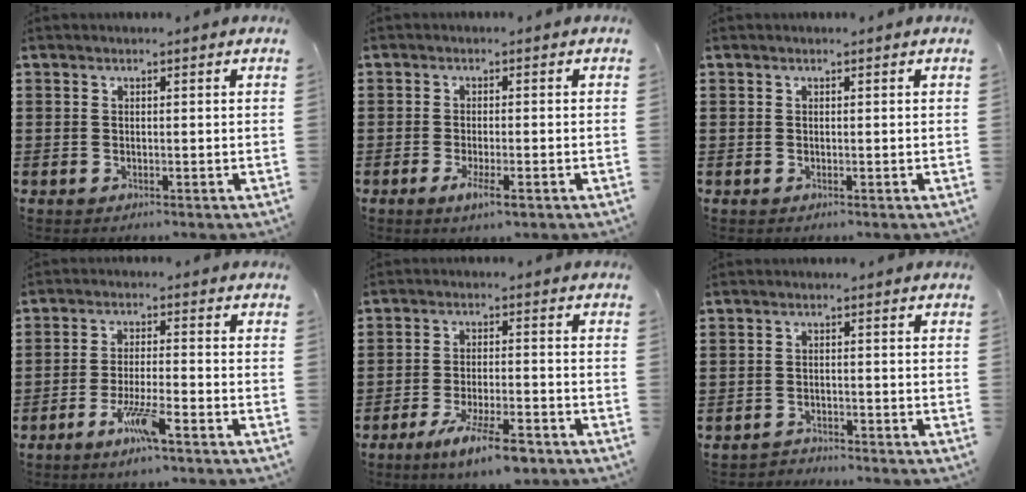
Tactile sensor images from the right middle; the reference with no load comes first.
{"total": 3.0, "force": [-1.5, 0.5, 2.6], "torque": [-0.049, -0.004, -0.028]}
{"total": 0.0}
{"total": 6.2, "force": [-3.8, 0.8, 4.8], "torque": [-0.102, -0.009, -0.070]}
{"total": 7.6, "force": [-5.2, 1.4, 5.4], "torque": [-0.100, -0.003, -0.092]}
{"total": 2.0, "force": [-2.0, 0.2, 0.0], "torque": [-0.007, 0.001, -0.043]}